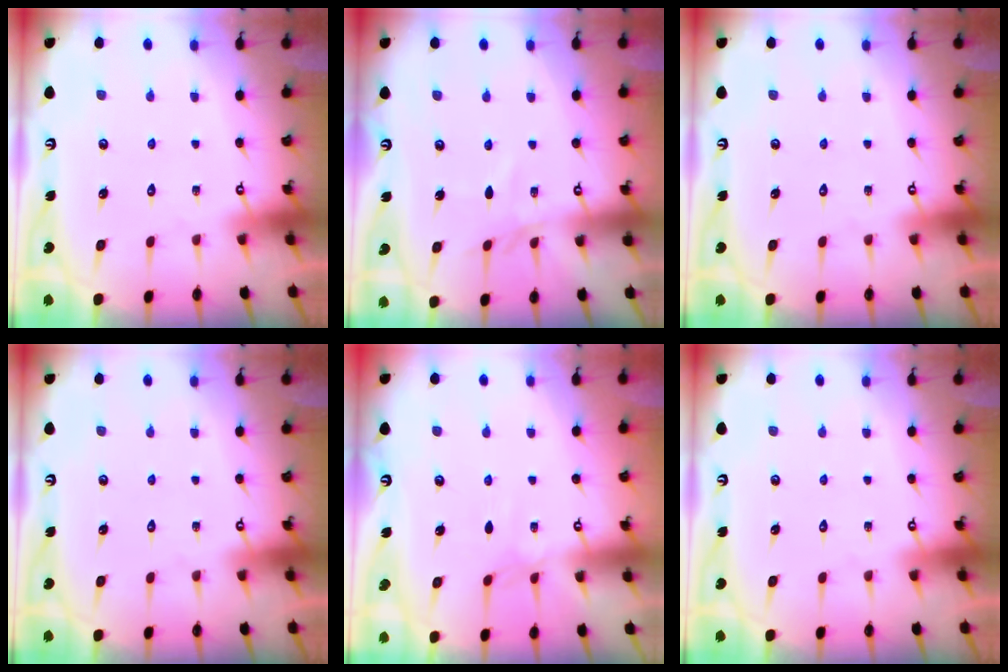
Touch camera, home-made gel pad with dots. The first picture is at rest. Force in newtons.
{"total": 4.4, "press": 4.4, "slide": 0.5}
{"total": 0.0}
{"total": 0.0}
{"total": 2.0, "press": 2.0, "slide": 0.5}
{"total": 0.0}